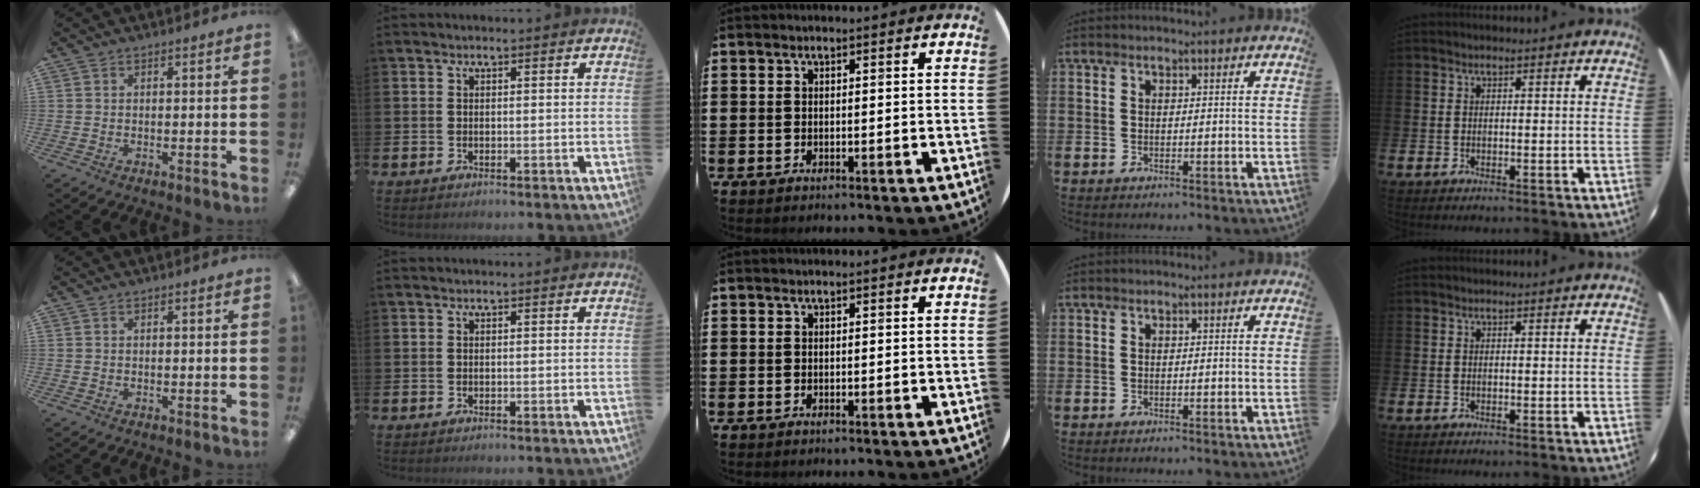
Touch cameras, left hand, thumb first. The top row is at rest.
{}